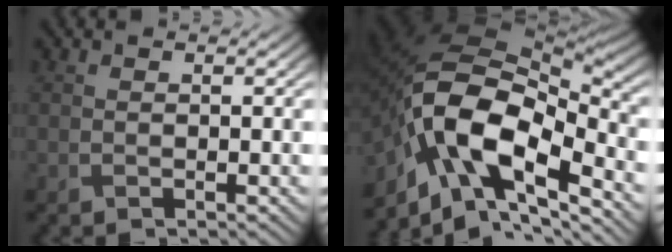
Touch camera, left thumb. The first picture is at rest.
{"total": 16.5, "force": [-5.9, 8.7, 12.8], "torque": [-0.261, -0.015, -0.112]}